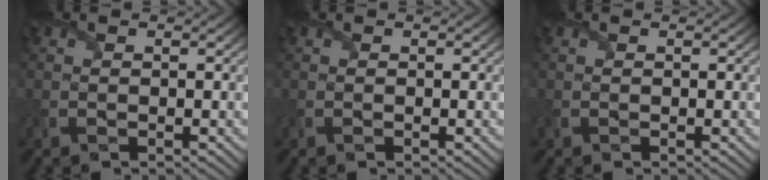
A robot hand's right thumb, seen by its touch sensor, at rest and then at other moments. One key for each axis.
{"total": 0.0}
{"total": 0.0}